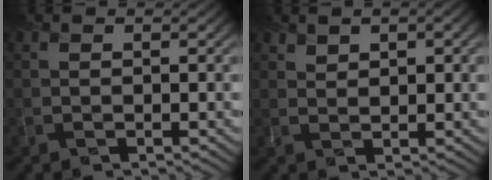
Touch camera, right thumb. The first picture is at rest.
{"total": 2.1, "force": [1.2, 0.9, 1.4], "torque": [-0.020, -0.007, 0.031]}